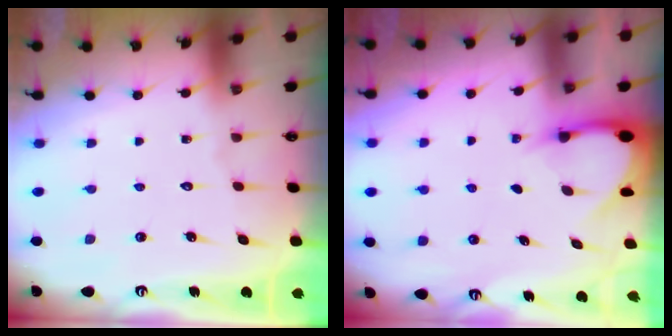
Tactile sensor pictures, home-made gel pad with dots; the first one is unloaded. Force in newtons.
{"total": 3.5, "press": 3.5, "slide": 0.2}